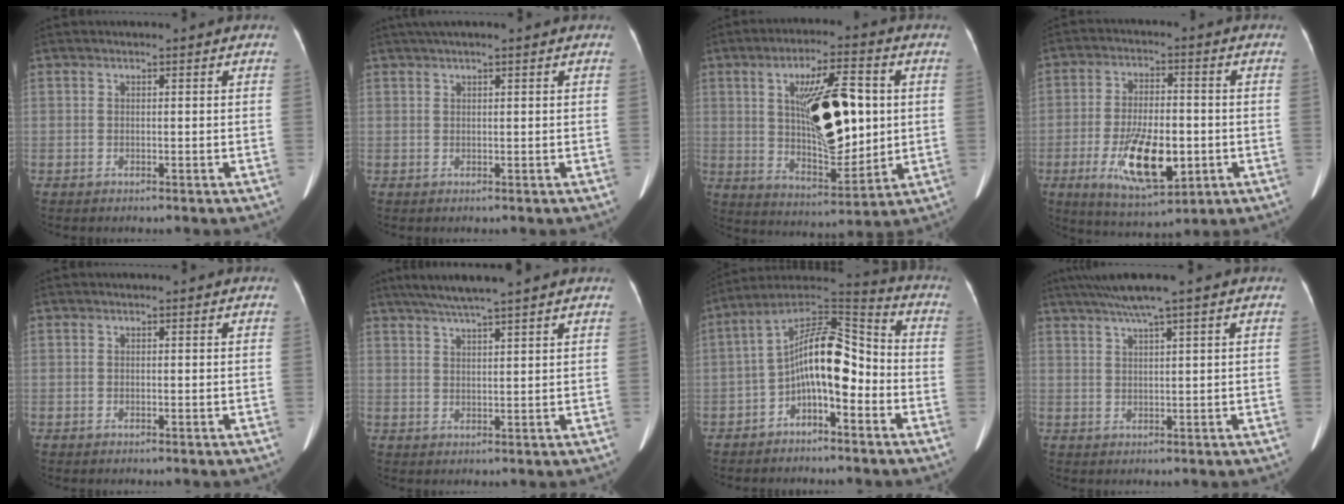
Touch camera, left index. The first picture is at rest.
{"total": 3.4, "force": [2.6, 0.1, 2.2], "torque": [-0.035, 0.032, 0.045]}
{"total": 15.5, "force": [2.4, 4.7, 14.6], "torque": [-0.247, 0.007, 0.043]}
{"total": 12.4, "force": [-3.4, 4.6, 10.9], "torque": [-0.206, -0.012, -0.052]}
{"total": 0.0}
{"total": 8.3, "force": [6.8, -0.5, 4.7], "torque": [-0.078, 0.027, 0.103]}
{"total": 11.5, "force": [-3.2, 4.0, 10.2], "torque": [-0.183, 0.048, -0.054]}
{"total": 5.0, "force": [3.6, -1.1, 3.3], "torque": [-0.066, 0.016, 0.069]}